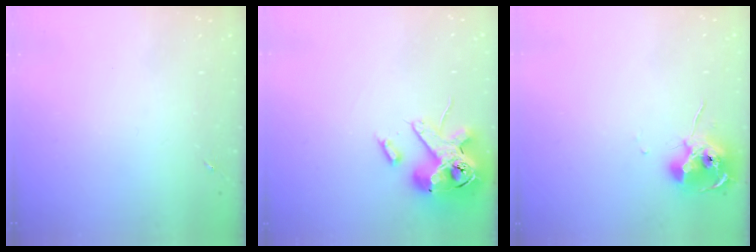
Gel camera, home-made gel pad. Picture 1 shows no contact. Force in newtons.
{"total": 15.9, "press": 15.7, "slide": 2.7}
{"total": 10.3, "press": 10.3, "slide": 0.9}